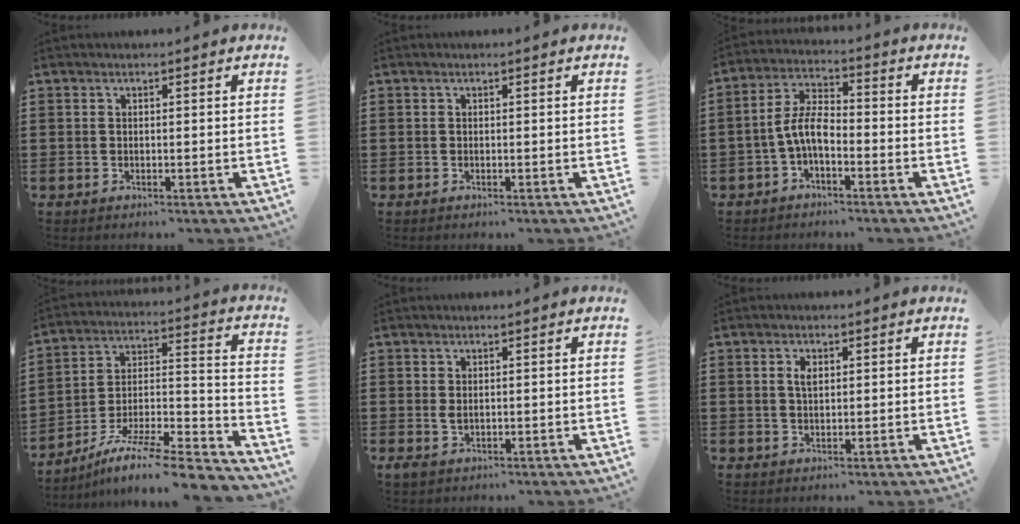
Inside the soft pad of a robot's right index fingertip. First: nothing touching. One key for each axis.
{"total": 0.0}
{"total": 6.0, "fx": -2.1, "fy": 2.5, "fz": 5.1, "tx": -0.126, "ty": 0.001, "tz": -0.049}
{"total": 10.1, "fx": -8.1, "fy": 1.2, "fz": 5.9, "tx": -0.094, "ty": 0.010, "tz": -0.159}
{"total": 1.0, "fx": 0.1, "fy": 0.5, "fz": 0.9, "tx": -0.019, "ty": 0.001, "tz": 0.002}
{"total": 1.9, "fx": 0.6, "fy": 1.0, "fz": 1.6, "tx": -0.034, "ty": 0.006, "tz": 0.009}